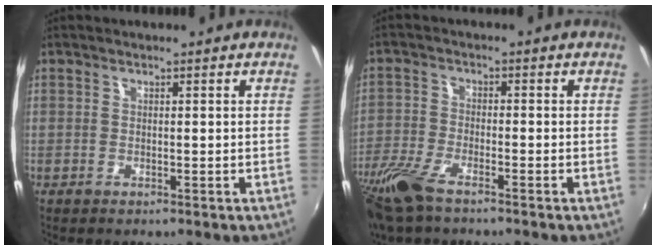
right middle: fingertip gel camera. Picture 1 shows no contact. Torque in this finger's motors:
{"motor_torque": [1.12, -1.02, 0.57, 0.19]}